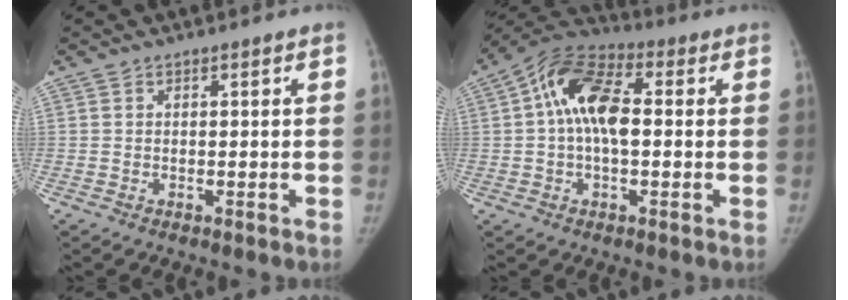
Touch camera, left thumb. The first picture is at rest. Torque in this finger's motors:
{"motor_torque": [-0.38, 0.79, 1.18, 0.19, 0.17]}